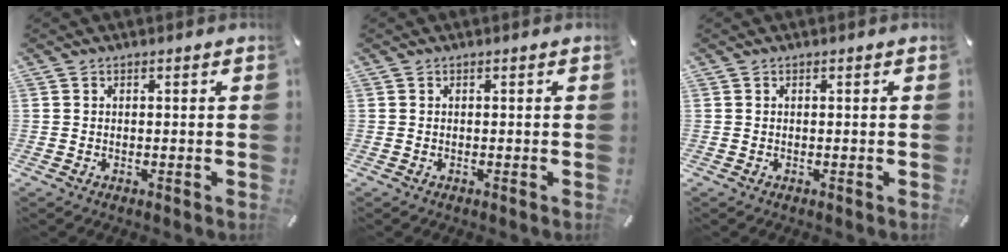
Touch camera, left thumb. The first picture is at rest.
{"total": 0.0}
{"total": 0.0}